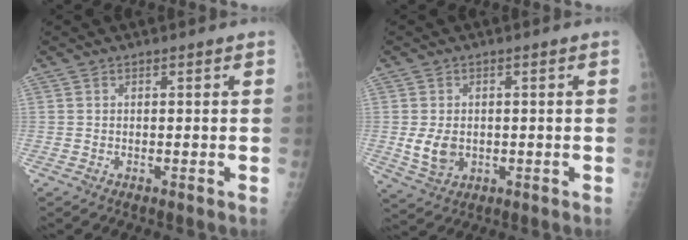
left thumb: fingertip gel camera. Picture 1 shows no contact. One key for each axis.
{"total": 5.5, "fx": -0.2, "fy": 4.1, "fz": 3.6, "tx": -0.053, "ty": -0.008, "tz": 0.007}